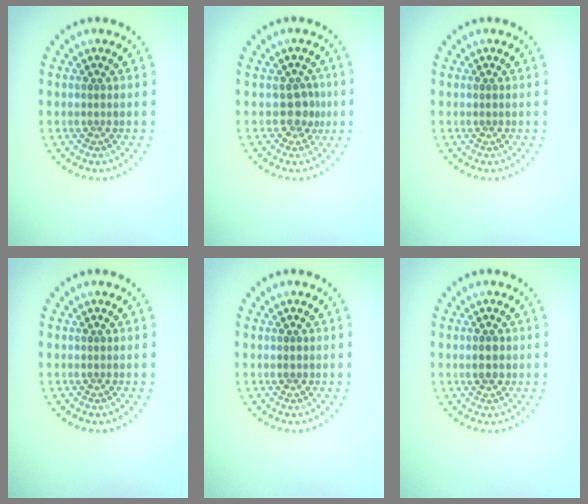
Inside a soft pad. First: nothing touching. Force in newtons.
{"total": 1.8, "press": 1.5, "slide": 1.0}
{"total": 0.0}
{"total": 0.0}
{"total": 0.5, "press": 0.5, "slide": 0.0}
{"total": 1.7, "press": 1.7, "slide": 0.1}